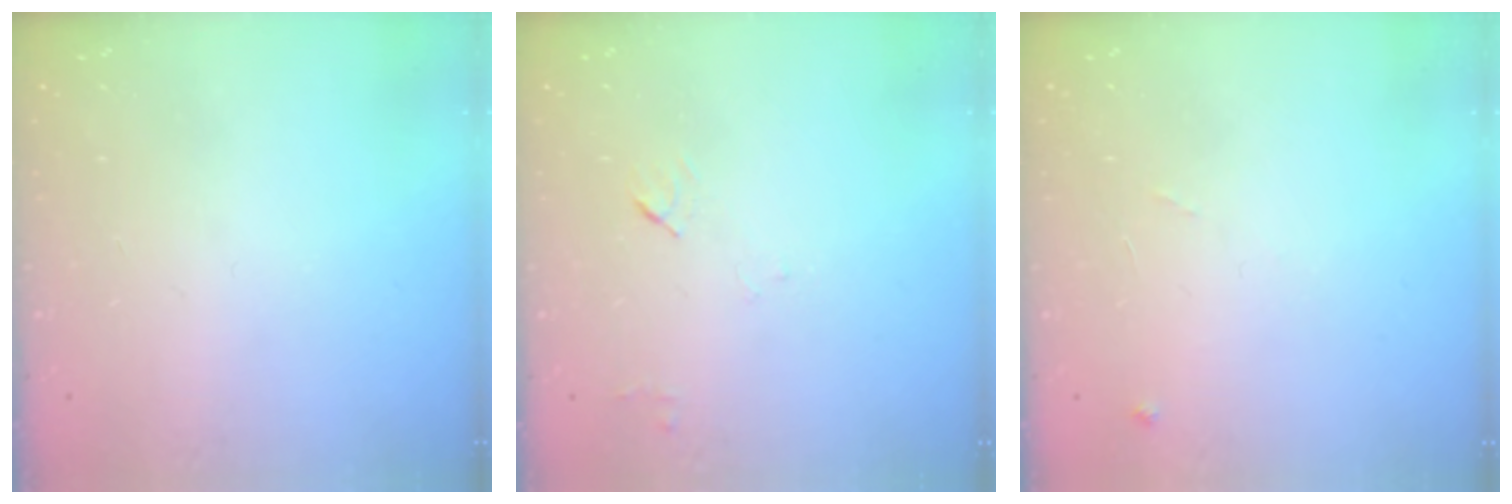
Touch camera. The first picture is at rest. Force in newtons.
{"total": 4.6, "press": 4.5, "slide": 0.6}
{"total": 6.2, "press": 6.2, "slide": 0.8}